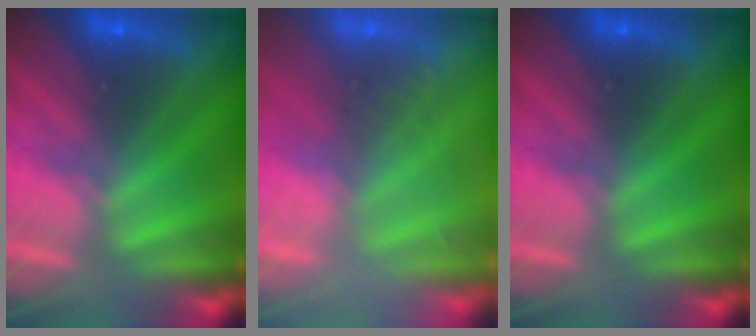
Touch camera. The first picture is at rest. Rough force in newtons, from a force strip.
{"total": 1.6}
{"total": 0.0}